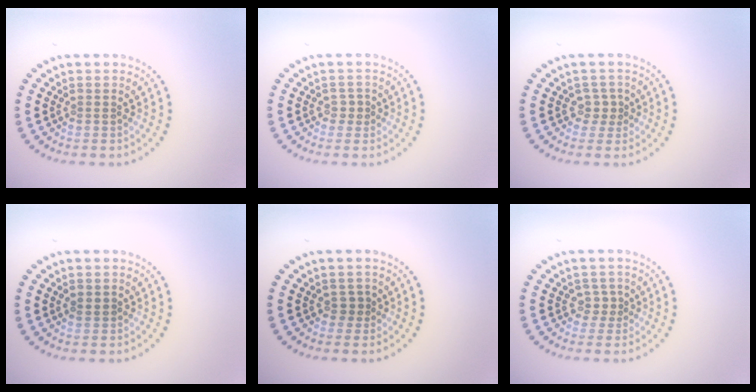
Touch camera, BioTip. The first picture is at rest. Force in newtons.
{"total": 0.8, "press": 0.7, "slide": 0.3}
{"total": 1.4, "press": 1.1, "slide": 0.9}
{"total": 1.0, "press": 1.0, "slide": 0.1}
{"total": 1.1, "press": 0.9, "slide": 0.7}
{"total": 1.4, "press": 1.0, "slide": 1.0}